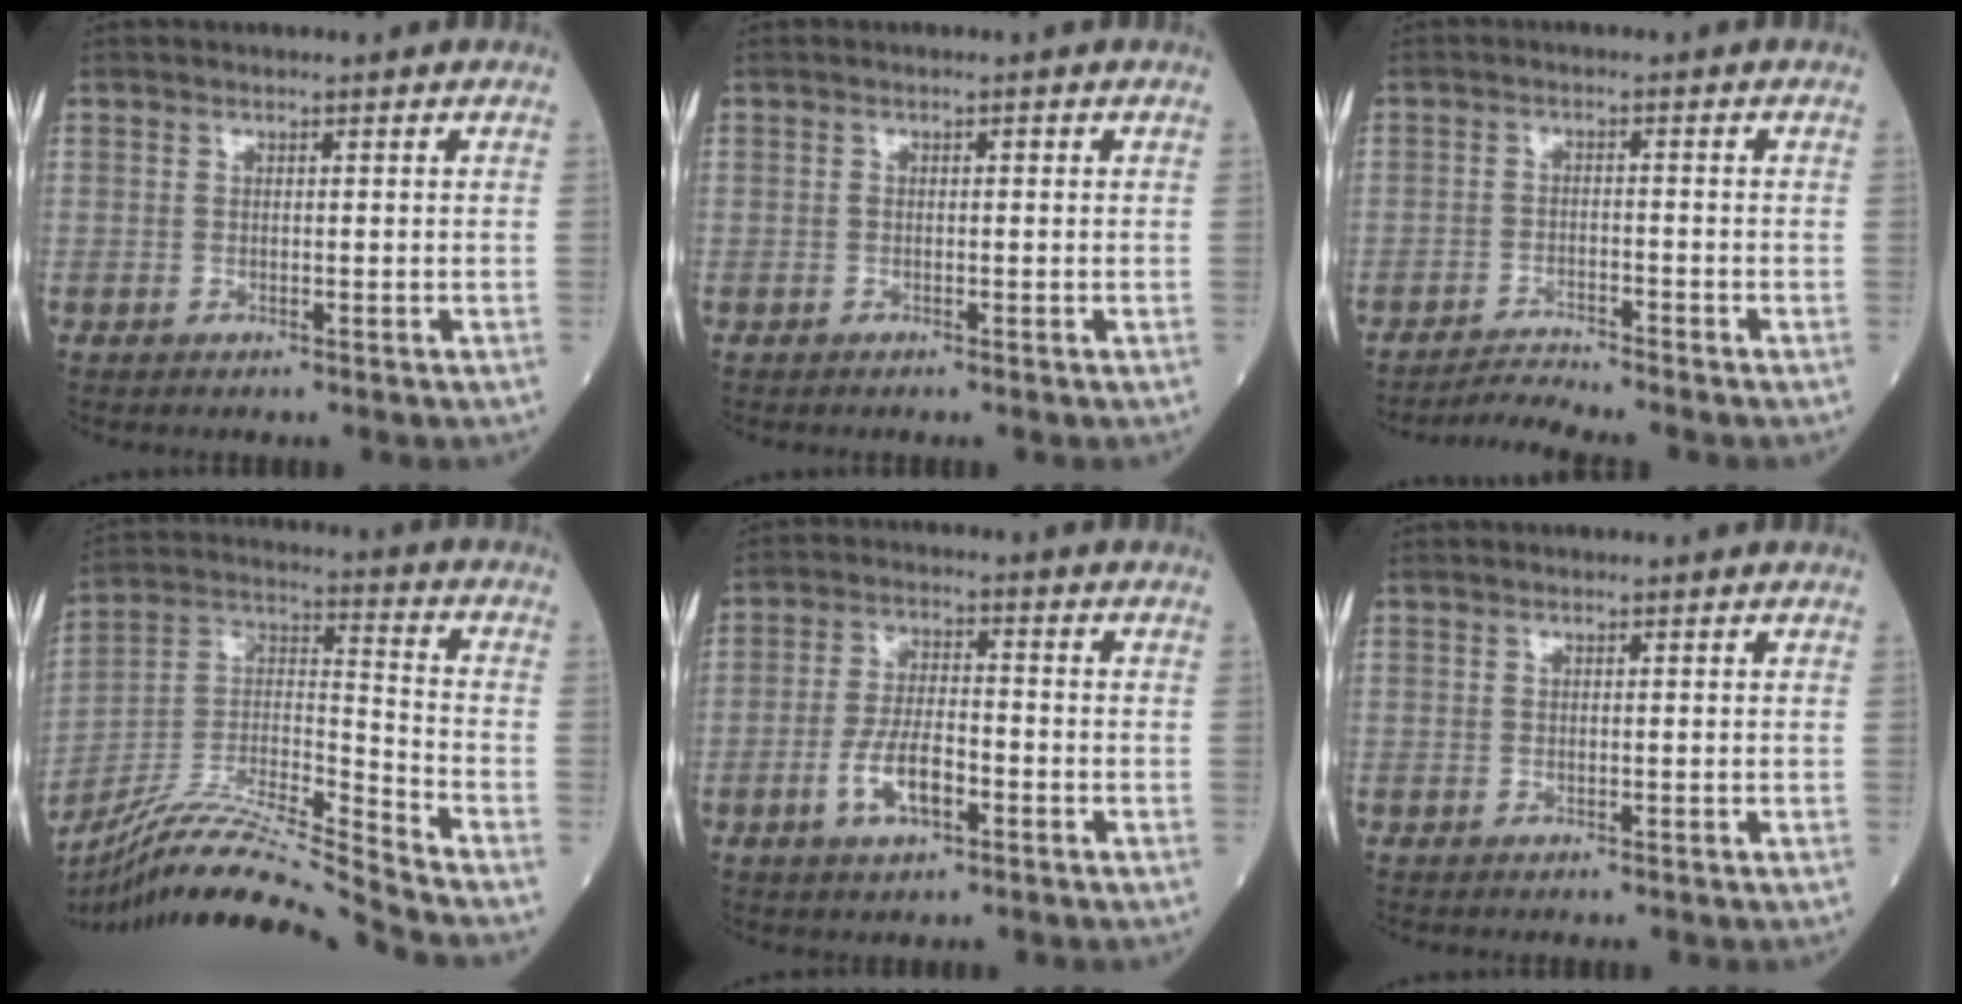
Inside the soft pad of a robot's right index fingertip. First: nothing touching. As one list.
[{"total": 0.5, "force": [0.0, 0.4, 0.4], "torque": [-0.009, 0.007, -0.001]}, {"total": 3.5, "force": [-3.3, -1.3, -0.2], "torque": [-0.004, -0.019, -0.058]}, {"total": 17.5, "force": [-16.1, -1.8, 6.6], "torque": [-0.125, 0.020, -0.293]}, {"total": 7.1, "force": [-2.8, 2.6, 6.0], "torque": [-0.121, 0.002, -0.051]}, {"total": 0.0}]